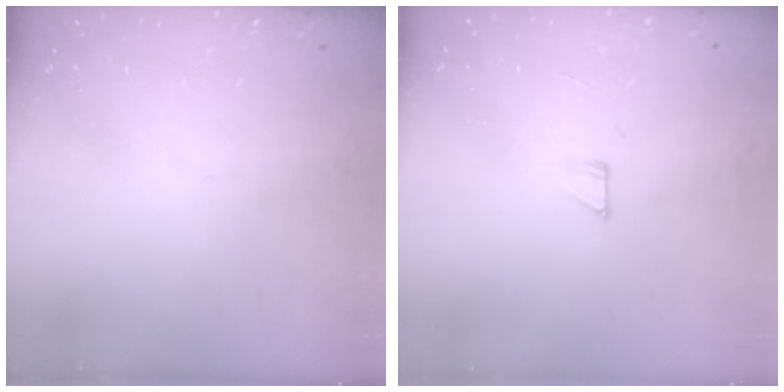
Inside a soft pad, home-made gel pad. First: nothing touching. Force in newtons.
{"total": 3.6, "press": 3.6, "slide": 0.3}